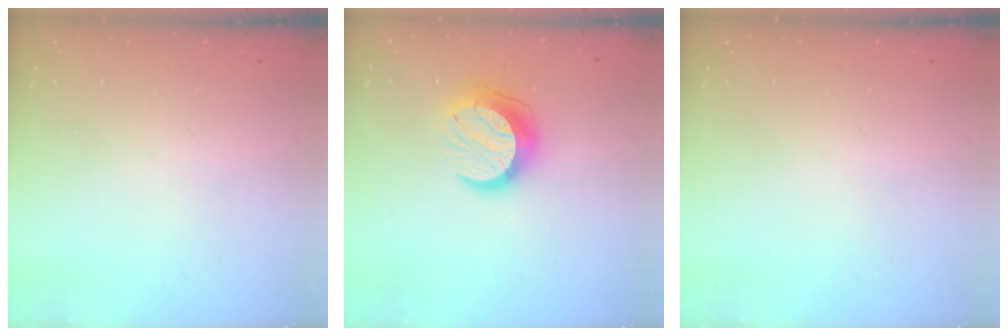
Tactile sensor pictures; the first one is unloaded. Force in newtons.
{"total": 12.5, "press": 12.5, "slide": 0.9}
{"total": 0.0}